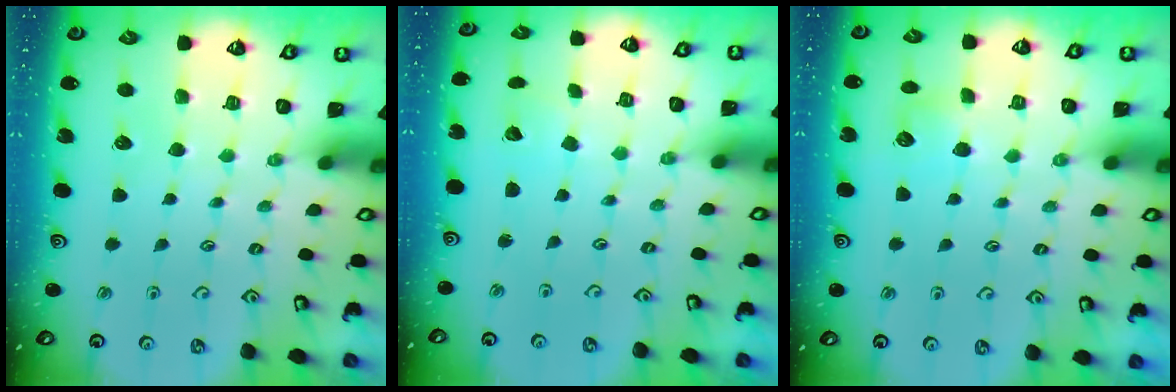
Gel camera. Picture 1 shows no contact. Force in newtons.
{"total": 1.8, "press": 1.8, "slide": 0.1}
{"total": 5.8, "press": 5.8, "slide": 0.7}